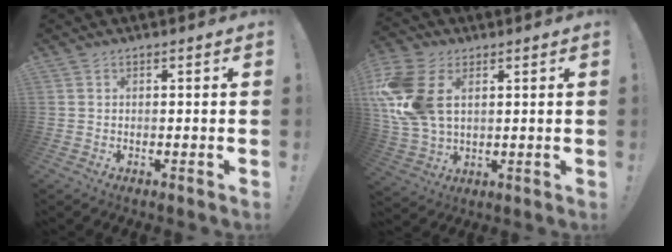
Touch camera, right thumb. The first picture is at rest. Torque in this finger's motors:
{"motor_torque": [1.76, 1.90, 1.66, 0.25, 0.33]}